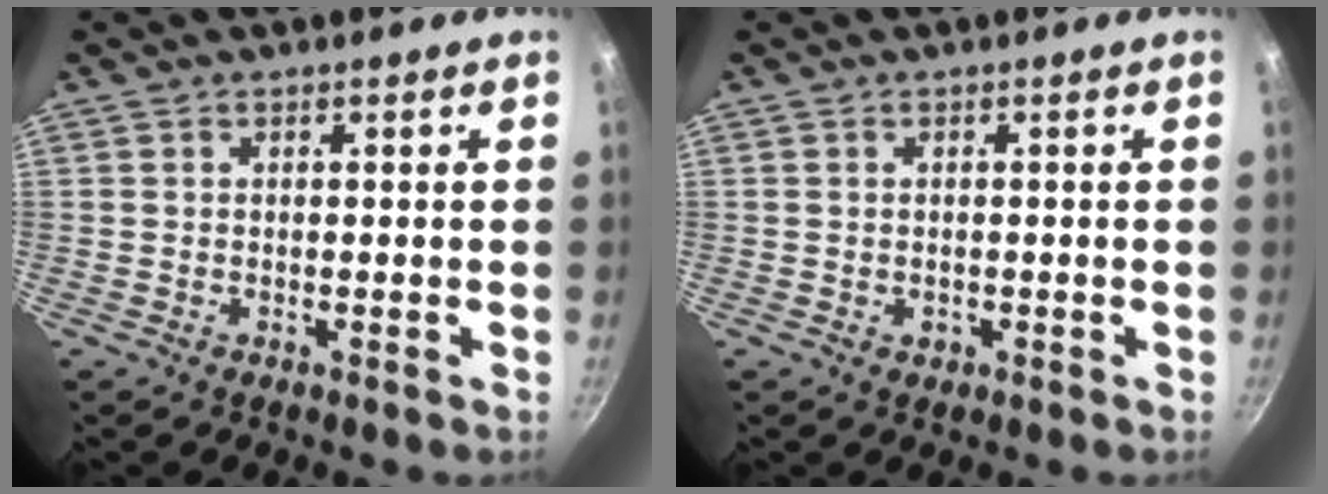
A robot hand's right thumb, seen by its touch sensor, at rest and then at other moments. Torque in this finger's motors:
{"motor_torque": [-0.22, -0.08, -0.40, 0.16, -0.06]}